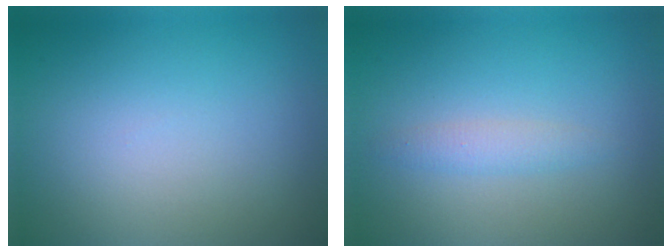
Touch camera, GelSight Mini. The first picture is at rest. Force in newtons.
{"total": 1.3, "press": 1.3, "slide": 0.1}